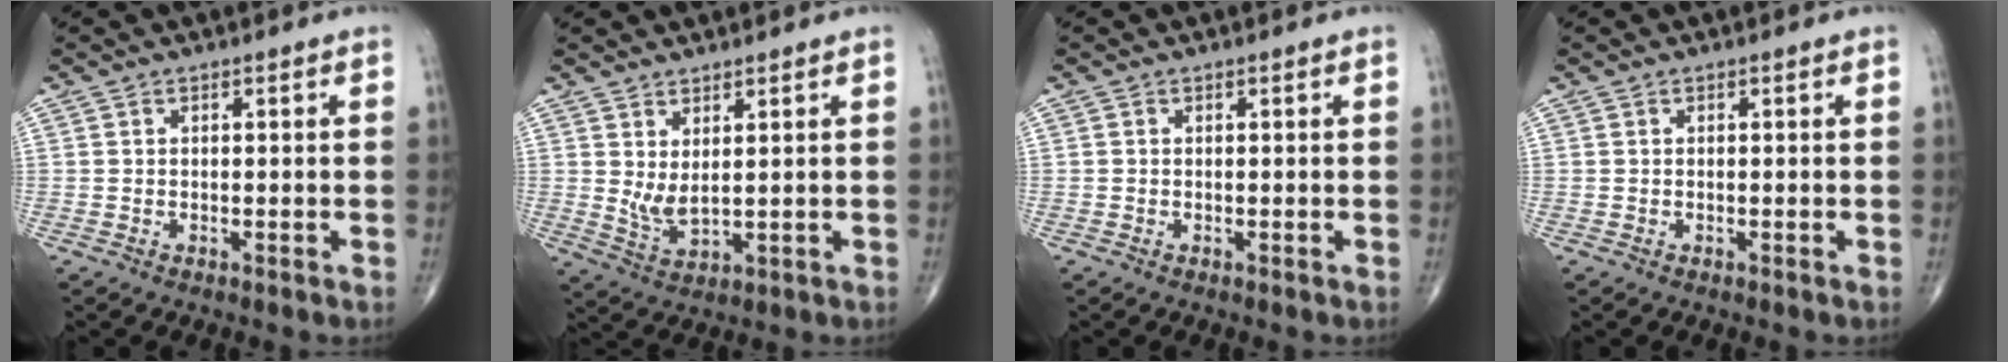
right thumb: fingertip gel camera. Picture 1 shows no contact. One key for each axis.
{"total": 4.6, "fx": 1.5, "fy": 1.8, "fz": 3.9, "tx": -0.075, "ty": -0.023, "tz": 0.039}
{"total": 0.0}
{"total": 0.0}